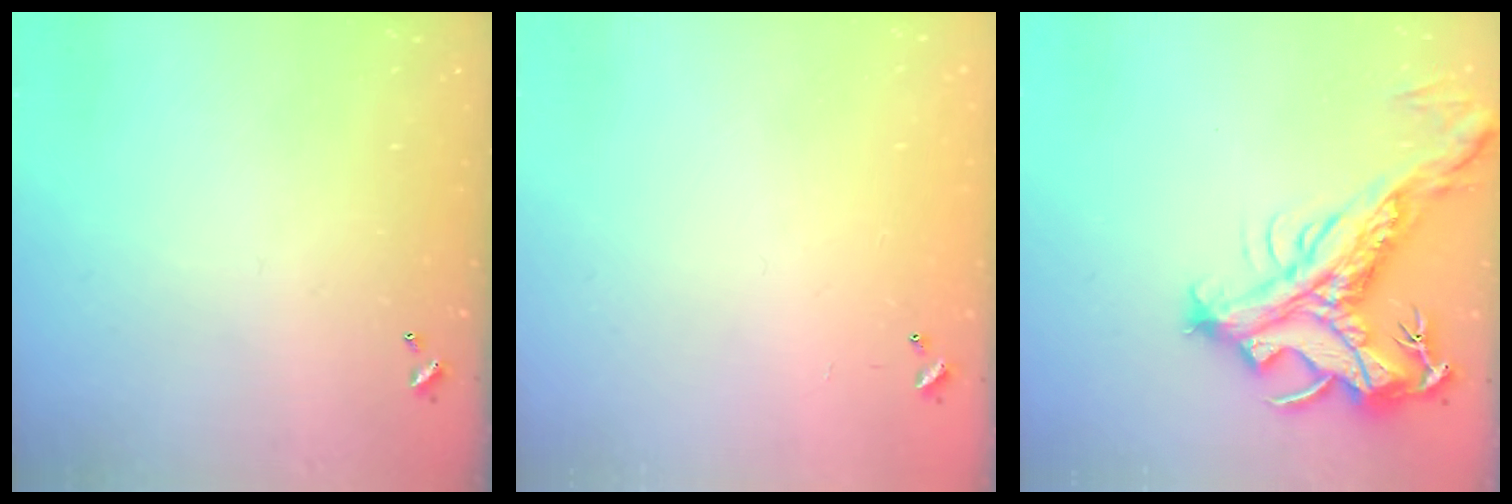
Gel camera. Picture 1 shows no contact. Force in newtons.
{"total": 8.5, "press": 8.4, "slide": 0.5}
{"total": 9.3, "press": 9.1, "slide": 2.0}